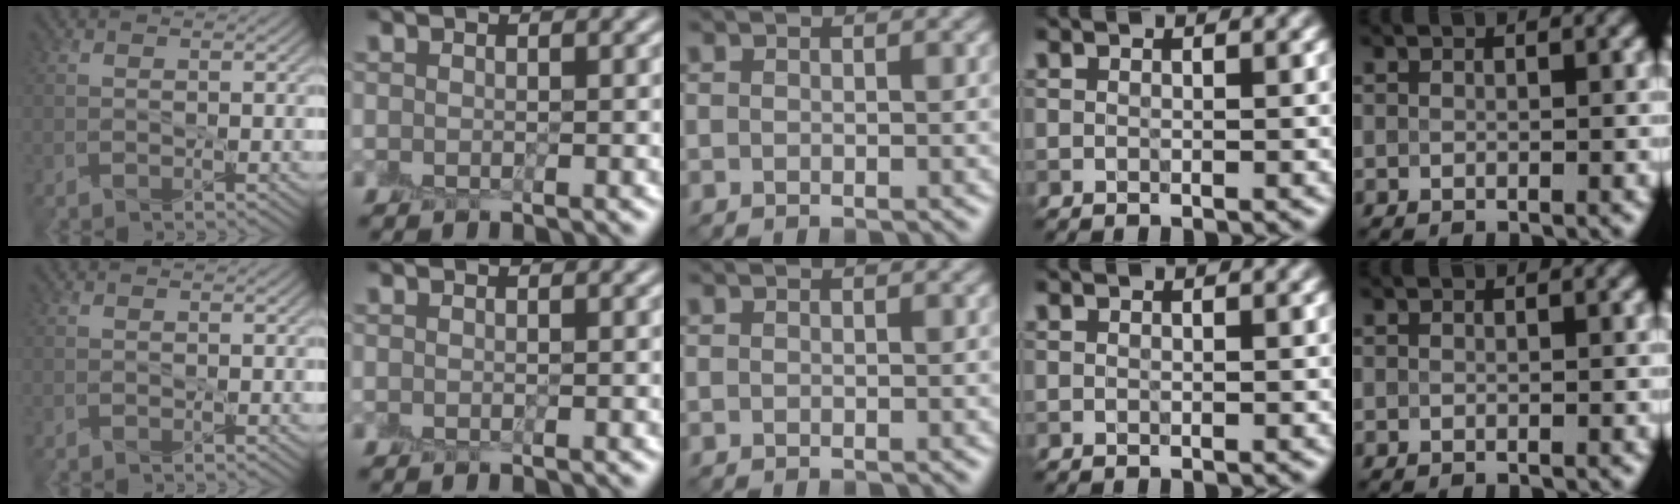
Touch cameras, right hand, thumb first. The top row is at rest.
{}